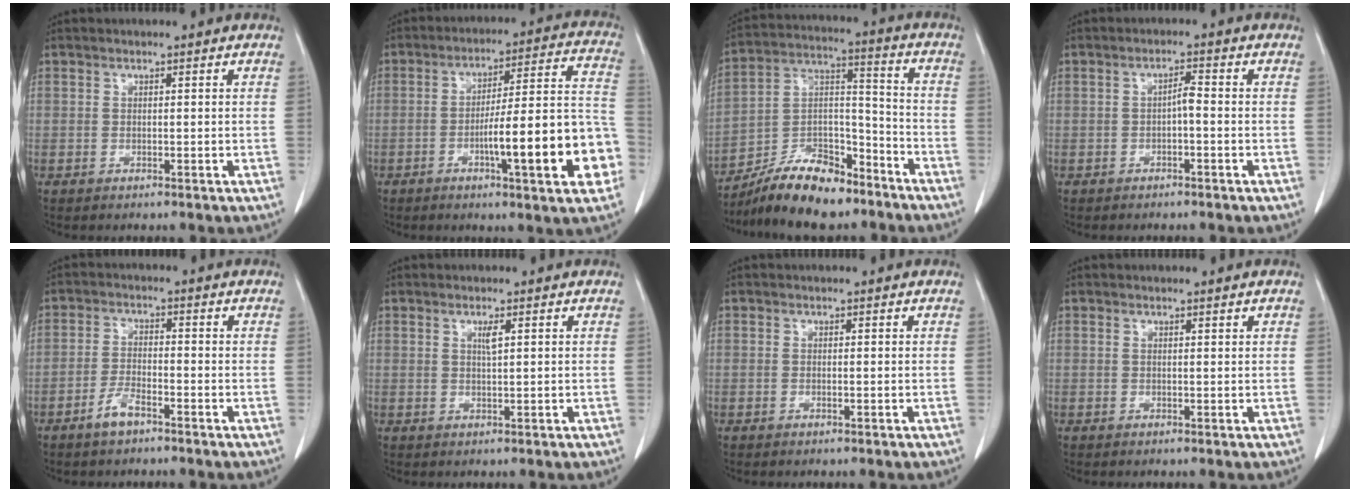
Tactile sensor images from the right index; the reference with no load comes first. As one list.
[{"total": 17.4, "force": [-5.8, 1.9, 16.3], "torque": [-0.190, 0.026, -0.074]}, {"total": 14.6, "force": [-11.8, 4.6, 7.2], "torque": [-0.126, 0.027, -0.208]}, {"total": 1.9, "force": [-0.5, 0.4, 1.8], "torque": [-0.029, 0.005, -0.010]}, {"total": 3.8, "force": [-2.7, 1.0, 2.4], "torque": [-0.051, 0.002, -0.053]}, {"total": 1.5, "force": [0.6, 0.0, 1.4], "torque": [-0.027, -0.002, 0.011]}, {"total": 0.0}, {"total": 0.6, "force": [0.5, 0.0, 0.4], "torque": [-0.009, 0.004, 0.008]}]